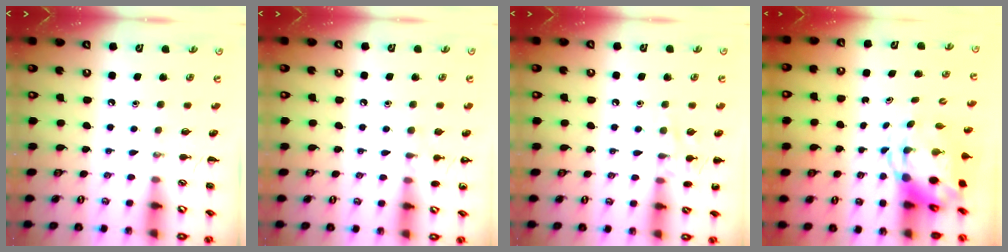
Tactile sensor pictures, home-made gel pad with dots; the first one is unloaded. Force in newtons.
{"total": 6.4, "press": 6.1, "slide": 1.9}
{"total": 9.2, "press": 9.1, "slide": 1.7}
{"total": 4.6, "press": 4.5, "slide": 1.2}